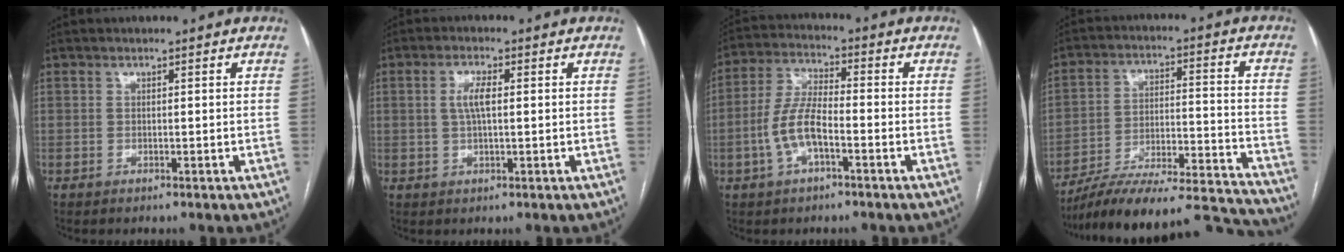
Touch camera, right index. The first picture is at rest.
{"total": 3.7, "force": [0.6, 0.9, 3.6], "torque": [-0.072, 0.005, 0.011]}
{"total": 7.8, "force": [-2.6, 2.5, 6.9], "torque": [-0.156, 0.011, -0.051]}
{"total": 24.4, "force": [-22.7, 2.3, 8.5], "torque": [-0.095, 0.010, -0.337]}